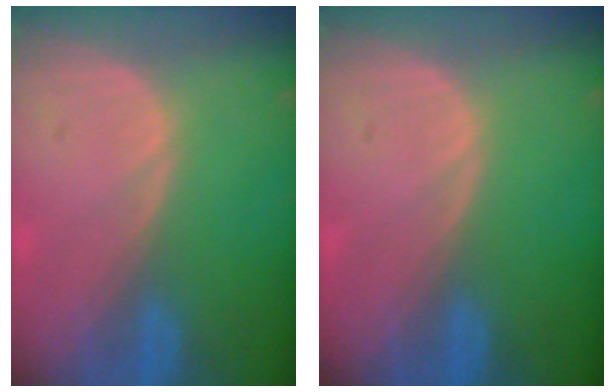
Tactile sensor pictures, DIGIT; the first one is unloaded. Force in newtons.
{"total": 0.0}